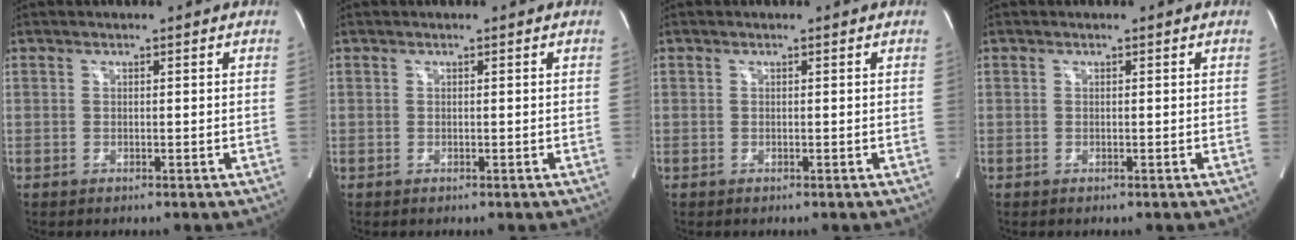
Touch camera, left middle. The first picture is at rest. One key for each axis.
{"total": 0.0}
{"total": 0.0}
{"total": 0.0}